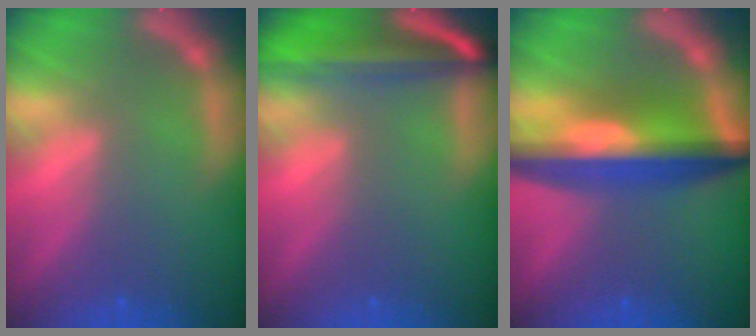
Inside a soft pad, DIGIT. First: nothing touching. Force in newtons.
{"total": 9.0}
{"total": 10.0}